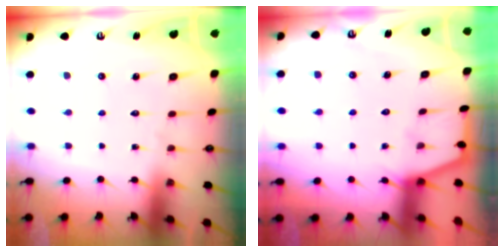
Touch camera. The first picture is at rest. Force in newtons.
{"total": 1.6, "press": 1.6, "slide": 0.2}